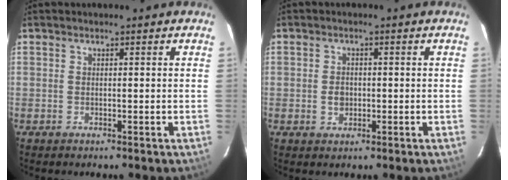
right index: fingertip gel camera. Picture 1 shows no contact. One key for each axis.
{"total": 2.6, "fx": -0.4, "fy": 2.2, "fz": 1.3, "tx": -0.024, "ty": 0.001, "tz": -0.006}